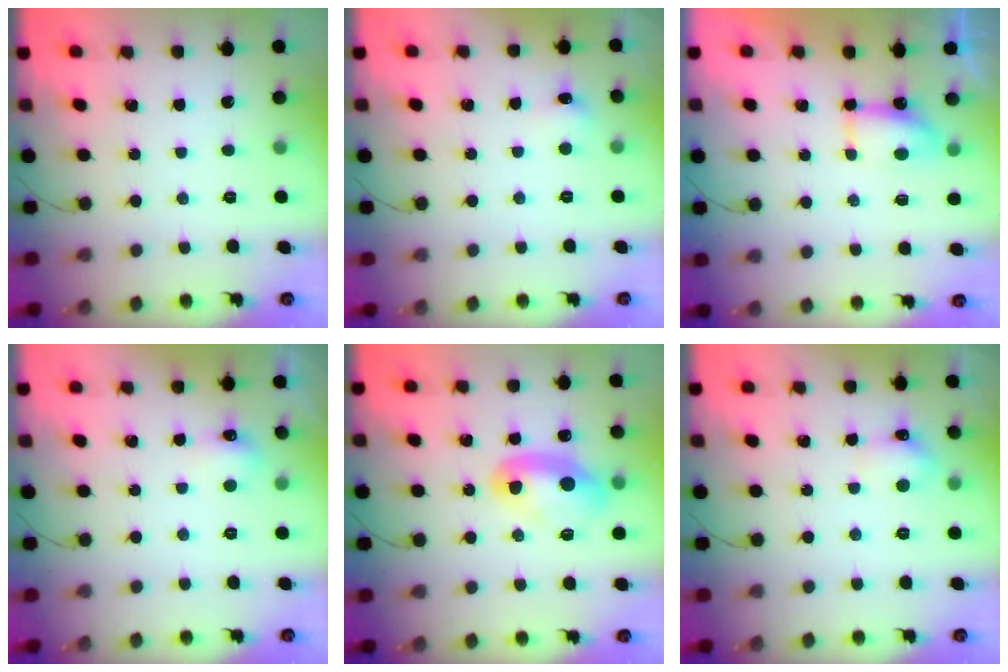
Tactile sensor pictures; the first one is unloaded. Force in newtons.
{"total": 4.9, "press": 4.7, "slide": 1.5}
{"total": 5.4, "press": 5.4, "slide": 0.4}
{"total": 5.4, "press": 5.2, "slide": 1.5}
{"total": 10.1, "press": 10.0, "slide": 1.0}
{"total": 5.8, "press": 5.6, "slide": 1.6}